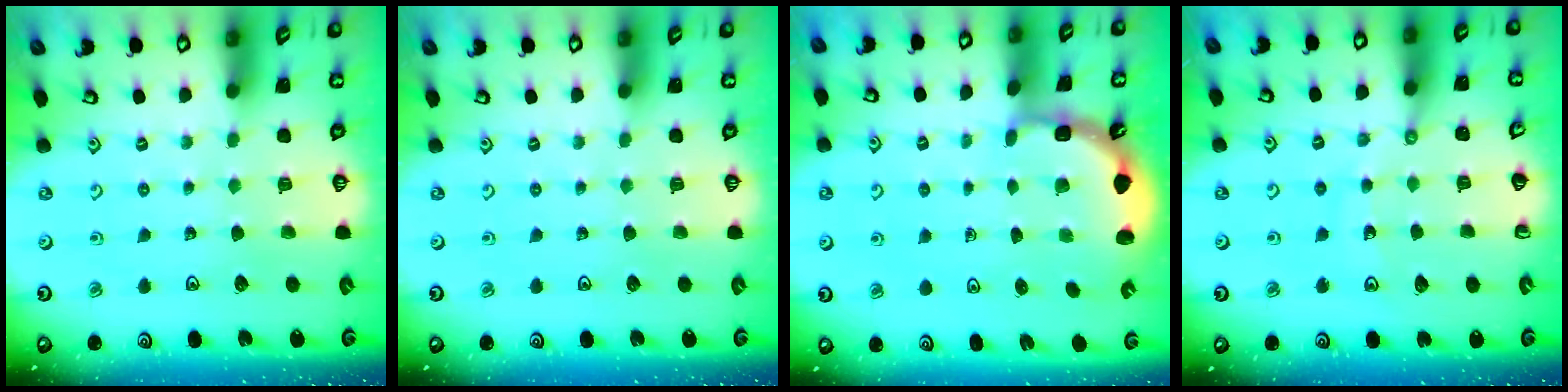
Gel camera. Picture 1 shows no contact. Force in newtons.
{"total": 0.0}
{"total": 2.0, "press": 1.8, "slide": 0.8}
{"total": 10.2, "press": 10.1, "slide": 1.3}